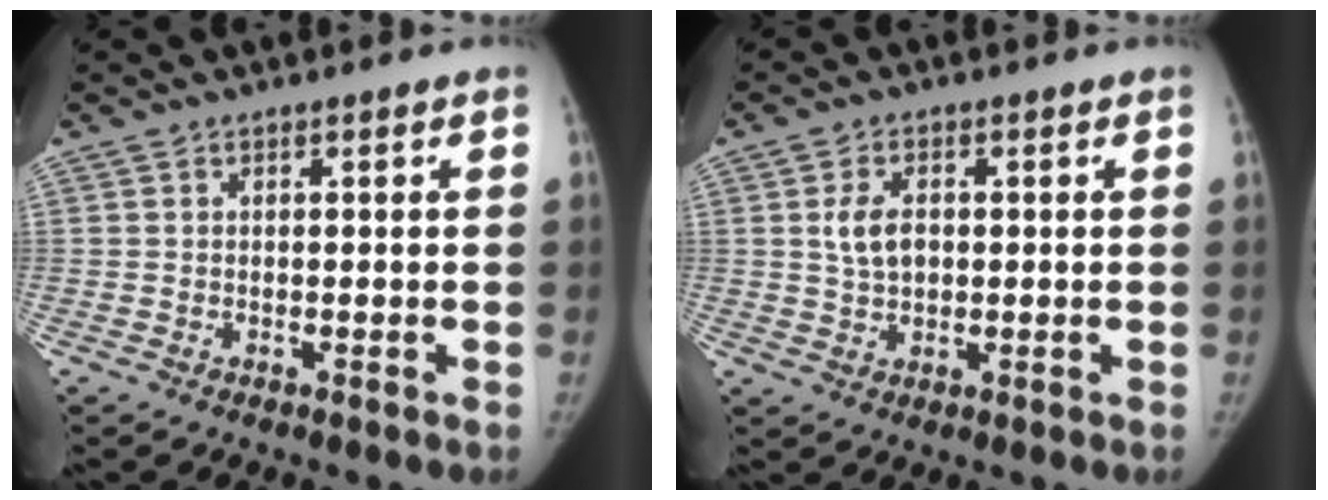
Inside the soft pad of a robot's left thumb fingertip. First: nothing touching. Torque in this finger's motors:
{"motor_torque": [-0.25, 0.43, 0.36, 0.06, 0.04]}